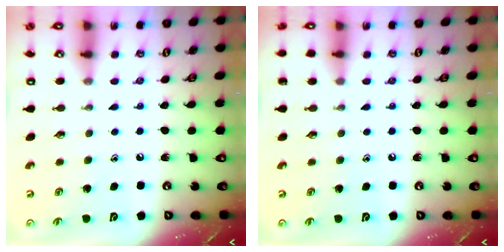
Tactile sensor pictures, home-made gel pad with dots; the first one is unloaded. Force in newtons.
{"total": 0.0}